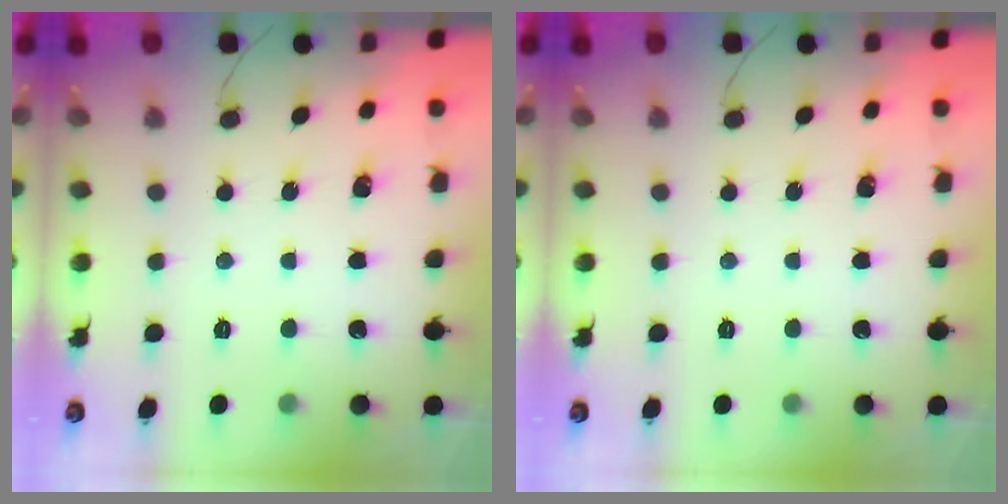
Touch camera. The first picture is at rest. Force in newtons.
{"total": 0.0}